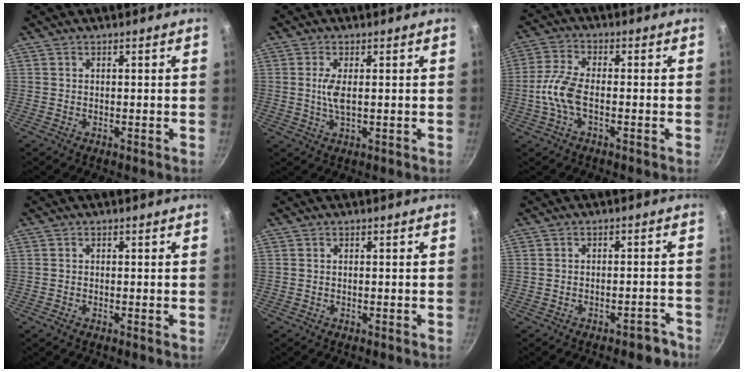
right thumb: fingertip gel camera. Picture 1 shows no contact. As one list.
[{"total": 3.9, "force": [0.4, 1.3, 3.6], "torque": [-0.081, -0.002, 0.007]}, {"total": 6.8, "force": [-1.8, 2.8, 5.9], "torque": [-0.132, 0.020, -0.046]}, {"total": 0.6, "force": [-0.3, 0.2, 0.5], "torque": [-0.011, 0.000, -0.010]}, {"total": 0.0}, {"total": 3.9, "force": [-2.8, 1.8, 2.0], "torque": [-0.008, 0.042, -0.016]}]